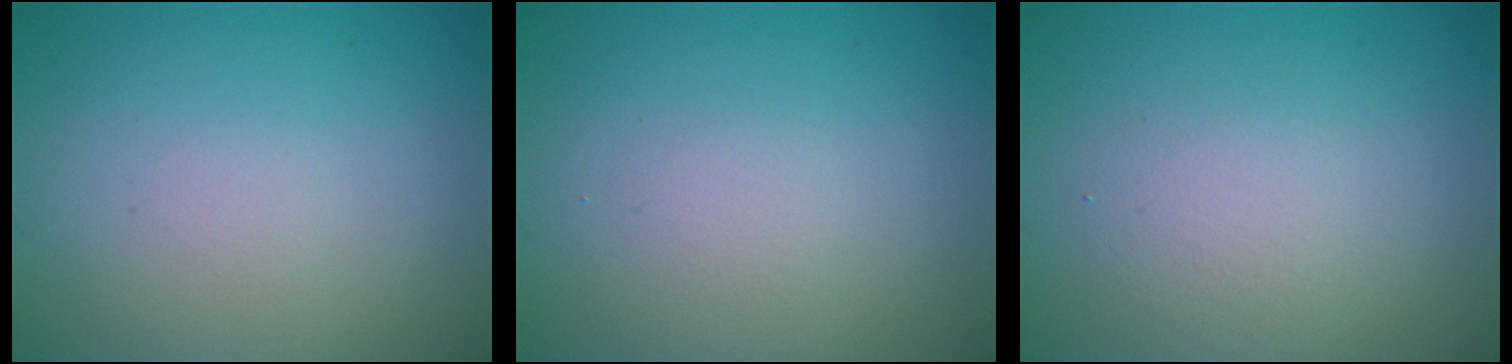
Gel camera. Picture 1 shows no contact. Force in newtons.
{"total": 1.0, "press": 1.0, "slide": 0.0}
{"total": 2.2, "press": 2.2, "slide": 0.1}